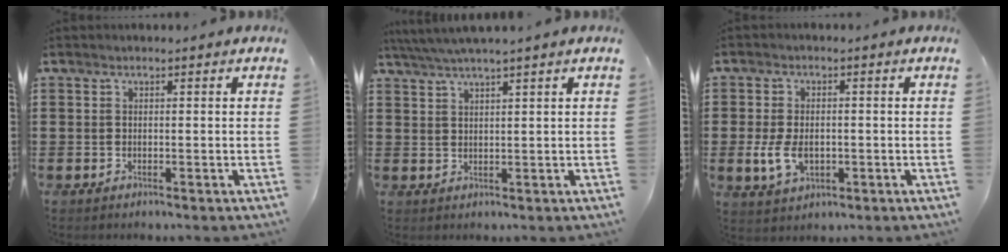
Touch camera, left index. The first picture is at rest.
{"total": 2.9, "force": [2.4, -0.5, 1.5], "torque": [-0.034, -0.002, 0.044]}
{"total": 5.5, "force": [-1.0, 3.5, 4.1], "torque": [-0.095, 0.001, -0.022]}